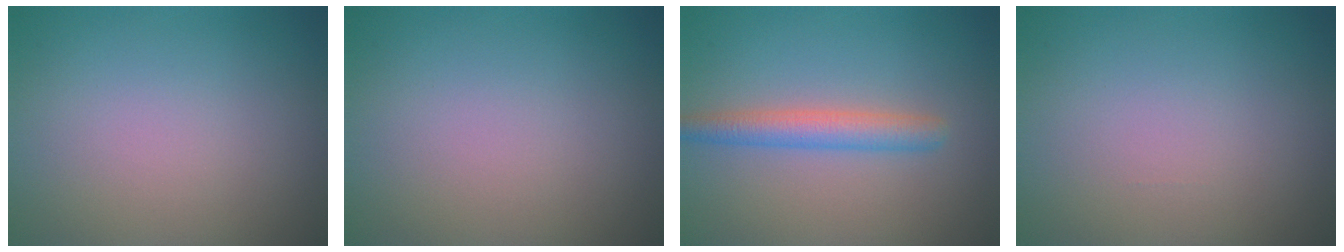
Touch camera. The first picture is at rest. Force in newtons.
{"total": 0.0}
{"total": 2.9, "press": 2.9, "slide": 0.0}
{"total": 0.0}